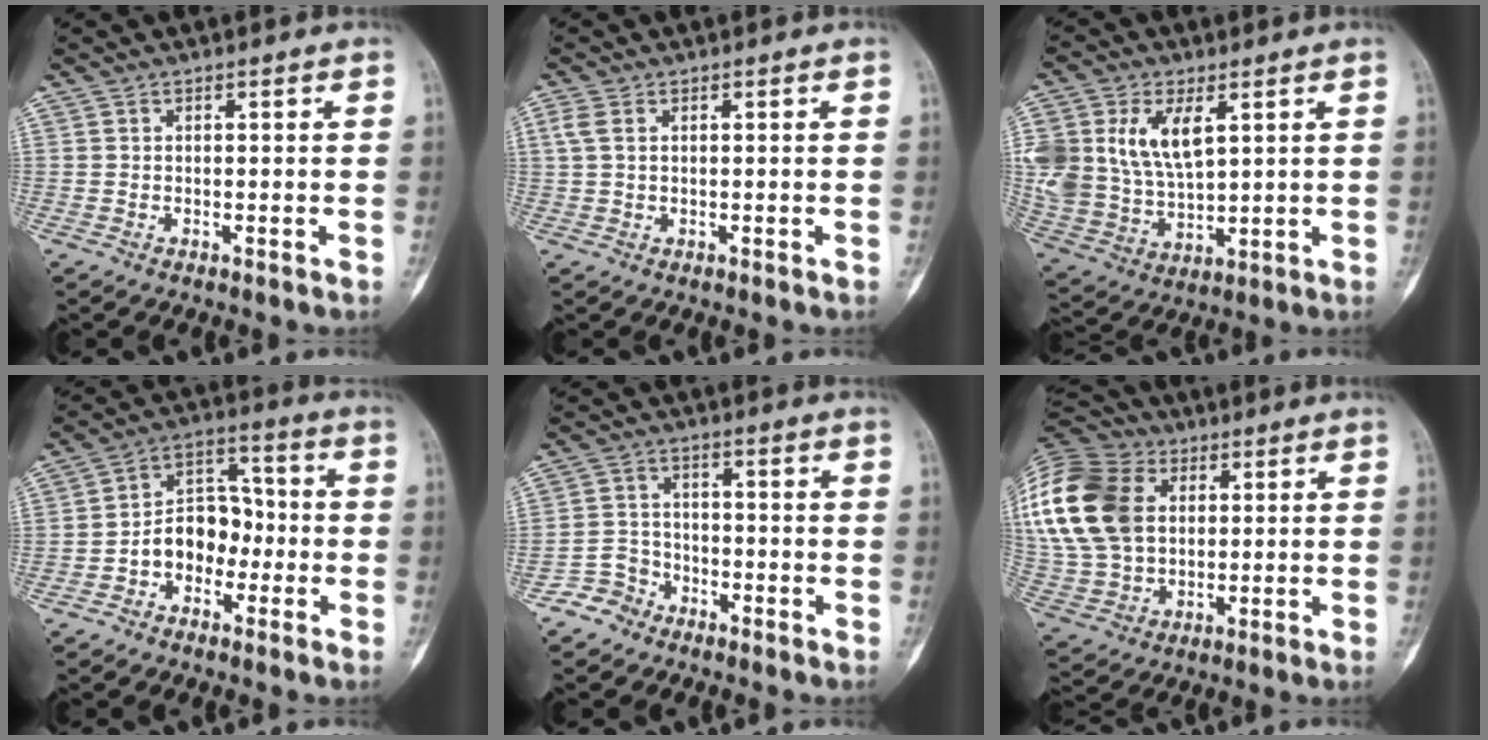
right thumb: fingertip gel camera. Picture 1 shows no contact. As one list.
[{"total": 2.8, "force": [0.9, 1.7, 2.0], "torque": [-0.053, 0.007, 0.019]}, {"total": 15.9, "force": [5.0, 9.6, 11.7], "torque": [-0.237, -0.012, 0.108]}, {"total": 10.1, "force": [-2.7, 7.6, 6.1], "torque": [-0.063, 0.051, -0.058]}, {"total": 5.1, "force": [-3.6, 3.6, 0.0], "torque": [0.031, 0.029, -0.078]}, {"total": 24.3, "force": [5.4, 17.6, 15.8], "torque": [-0.340, 0.022, 0.105]}]